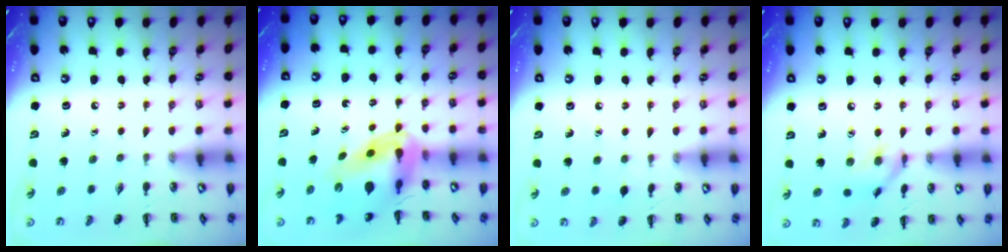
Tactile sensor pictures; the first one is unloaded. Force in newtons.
{"total": 10.8, "press": 10.3, "slide": 3.3}
{"total": 4.0, "press": 3.8, "slide": 1.4}
{"total": 8.8, "press": 8.8, "slide": 0.9}